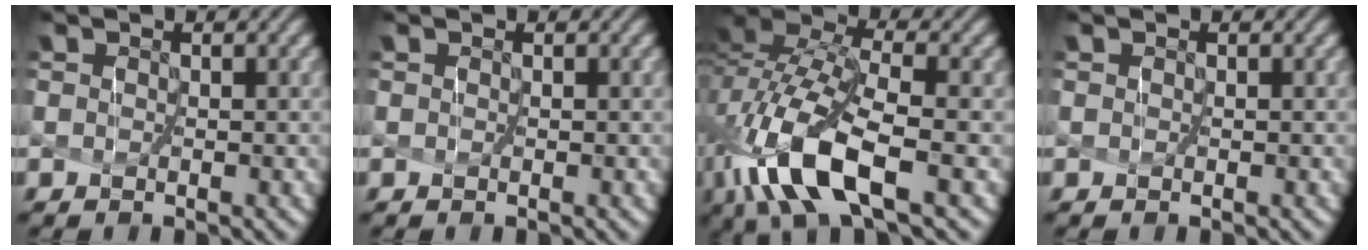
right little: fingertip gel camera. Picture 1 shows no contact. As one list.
[{"total": 0.0}, {"total": 9.0, "force": [-4.4, 2.8, 7.3], "torque": [-0.157, -0.001, -0.079]}, {"total": 0.0}]